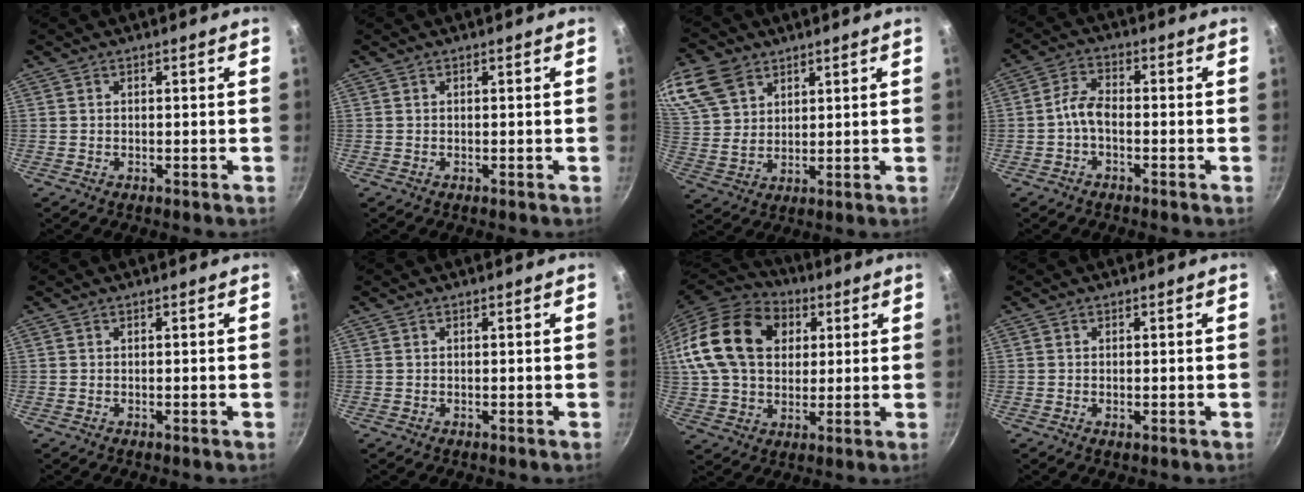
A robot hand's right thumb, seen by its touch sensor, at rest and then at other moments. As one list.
[{"total": 0.0}, {"total": 13.5, "force": [7.7, 9.1, 6.3], "torque": [-0.127, -0.009, 0.157]}, {"total": 4.2, "force": [-1.6, 2.1, 3.2], "torque": [-0.065, 0.023, -0.039]}, {"total": 0.0}, {"total": 0.0}, {"total": 23.6, "force": [6.5, 17.1, 14.9], "torque": [-0.274, 0.017, 0.109]}, {"total": 0.7, "force": [-0.1, 0.4, 0.6], "torque": [-0.010, -0.001, -0.001]}]